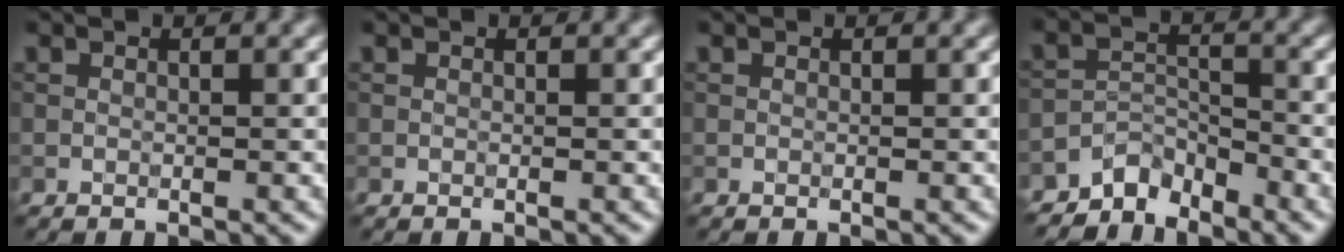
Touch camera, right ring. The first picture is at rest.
{"total": 0.0}
{"total": 0.0}
{"total": 3.3, "force": [-3.1, 1.1, 0.5], "torque": [-0.001, 0.007, -0.067]}